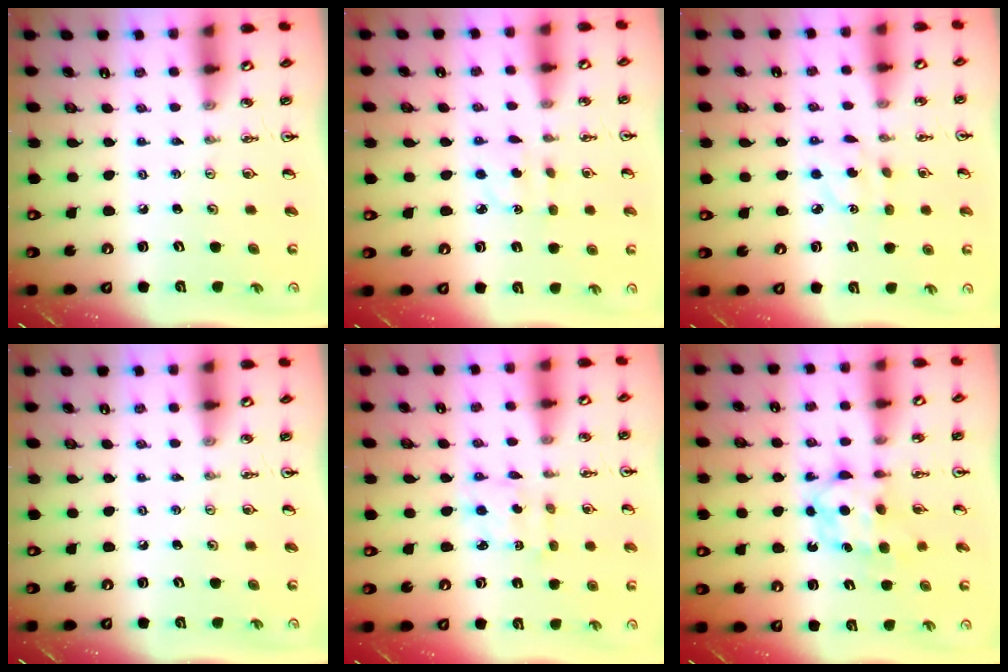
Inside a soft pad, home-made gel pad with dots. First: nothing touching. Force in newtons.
{"total": 3.0, "press": 2.8, "slide": 0.8}
{"total": 3.4, "press": 3.3, "slide": 0.3}
{"total": 0.0}
{"total": 2.2, "press": 2.0, "slide": 0.8}
{"total": 7.2, "press": 7.2, "slide": 0.5}